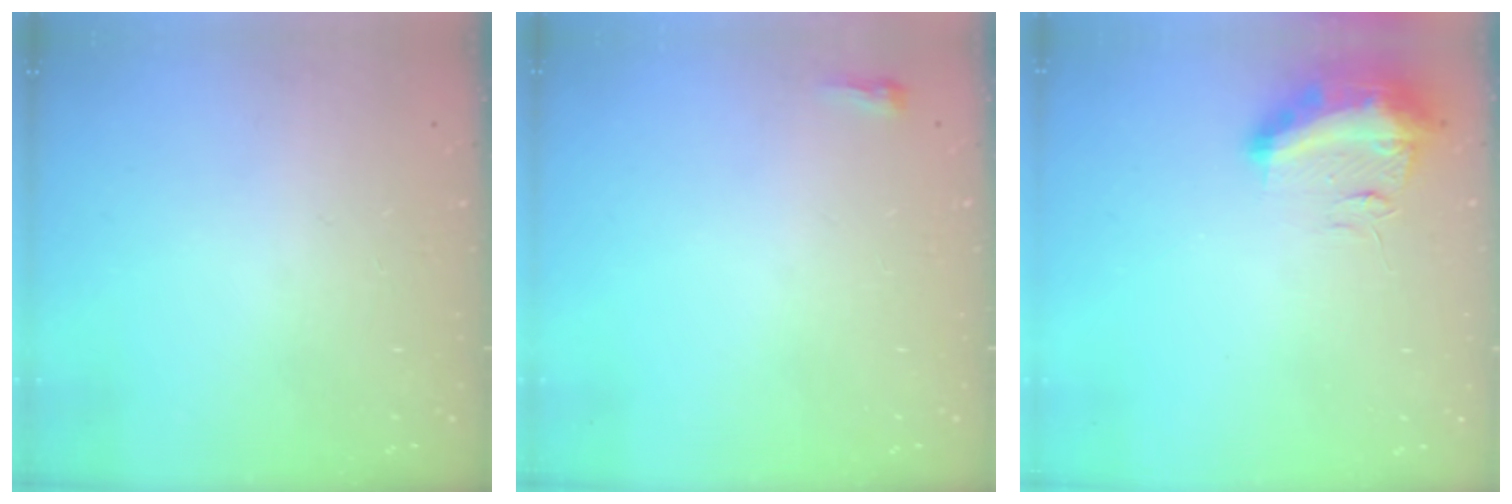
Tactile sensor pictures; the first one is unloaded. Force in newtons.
{"total": 2.4, "press": 2.4, "slide": 0.6}
{"total": 17.3, "press": 13.2, "slide": 11.2}